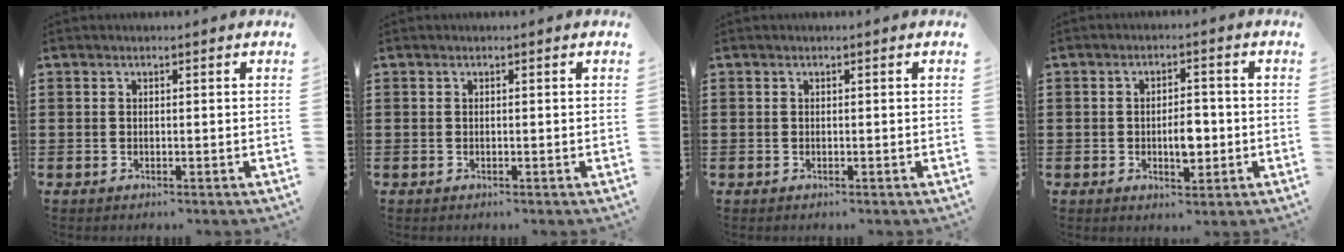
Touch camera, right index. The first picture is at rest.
{"total": 0.0}
{"total": 0.0}
{"total": 4.6, "force": [-0.8, 2.1, 4.0], "torque": [-0.065, 0.003, -0.016]}